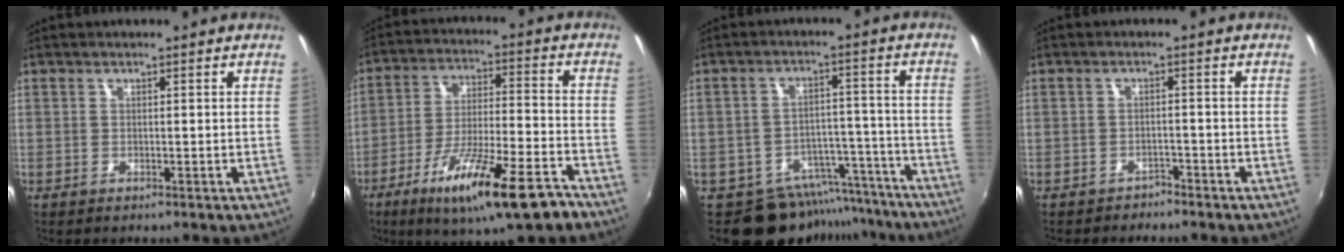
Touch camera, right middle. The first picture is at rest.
{"total": 17.5, "force": [-11.1, 2.5, 13.3], "torque": [-0.241, -0.046, -0.182]}
{"total": 11.9, "force": [-10.2, 5.6, 2.4], "torque": [-0.036, 0.031, -0.127]}
{"total": 2.8, "force": [-2.5, 1.2, 0.3], "torque": [-0.011, -0.006, -0.038]}